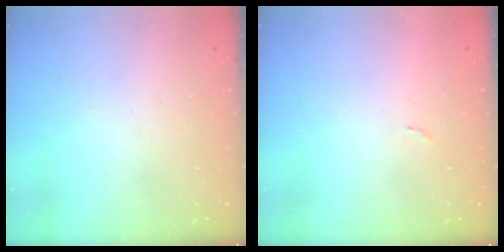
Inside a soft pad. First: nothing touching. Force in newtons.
{"total": 5.0, "press": 5.0, "slide": 0.3}